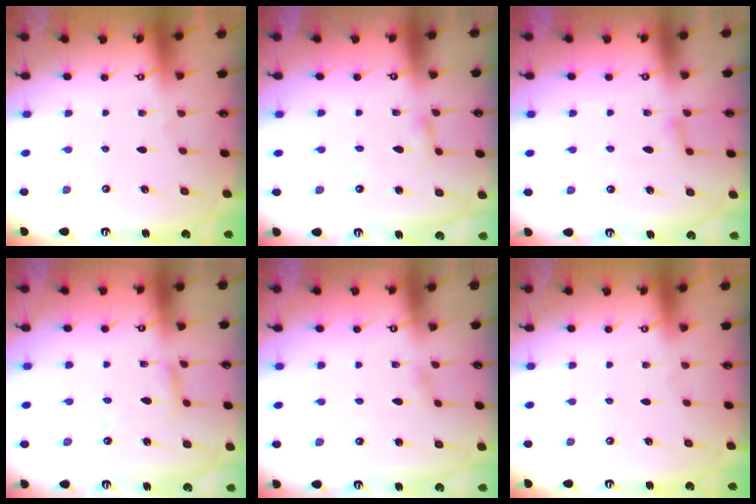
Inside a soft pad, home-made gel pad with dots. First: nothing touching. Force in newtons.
{"total": 3.1, "press": 3.1, "slide": 0.2}
{"total": 7.4, "press": 7.4, "slide": 0.6}
{"total": 5.5, "press": 5.5, "slide": 0.4}
{"total": 2.0, "press": 2.0, "slide": 0.2}
{"total": 0.0}